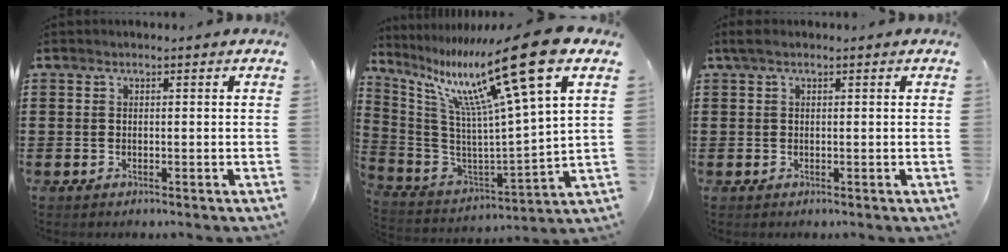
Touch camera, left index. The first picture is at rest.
{"total": 18.9, "force": [11.2, 0.8, 15.2], "torque": [-0.314, -0.056, 0.171]}
{"total": 0.9, "force": [0.2, 0.3, 0.8], "torque": [-0.017, 0.001, 0.003]}